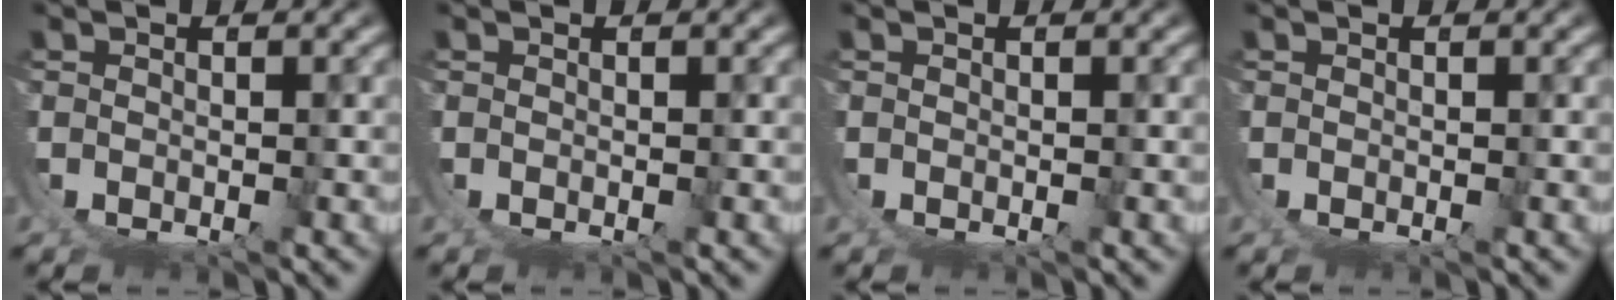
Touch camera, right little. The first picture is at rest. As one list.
[{"total": 0.0}, {"total": 0.0}, {"total": 0.0}]